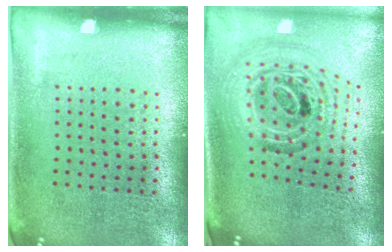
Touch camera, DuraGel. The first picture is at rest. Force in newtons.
{"total": 1.8, "press": 1.5, "slide": 0.9}